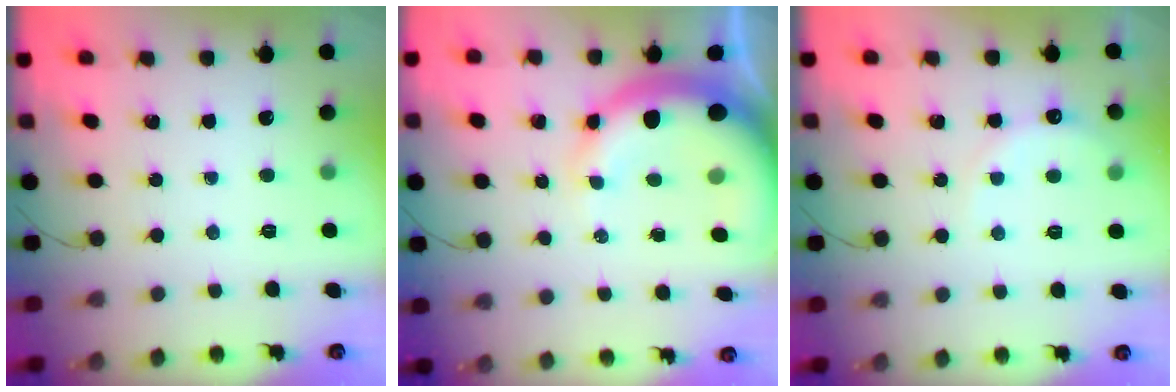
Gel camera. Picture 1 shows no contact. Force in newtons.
{"total": 14.1, "press": 13.8, "slide": 3.1}
{"total": 7.6, "press": 7.5, "slide": 1.4}